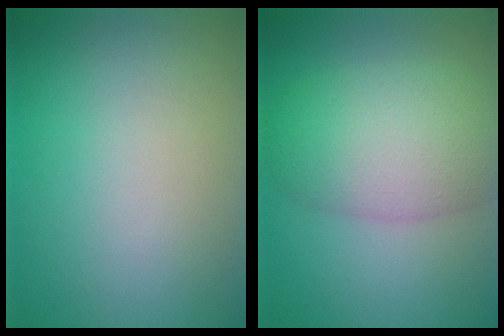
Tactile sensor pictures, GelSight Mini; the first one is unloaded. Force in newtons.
{"total": 7.3, "press": 7.3, "slide": 0.5}